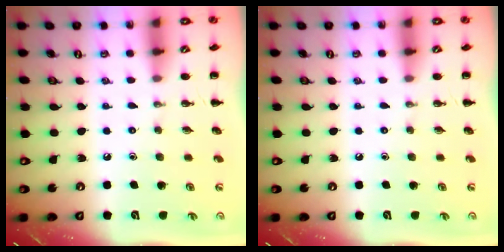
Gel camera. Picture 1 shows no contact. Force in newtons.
{"total": 0.0}